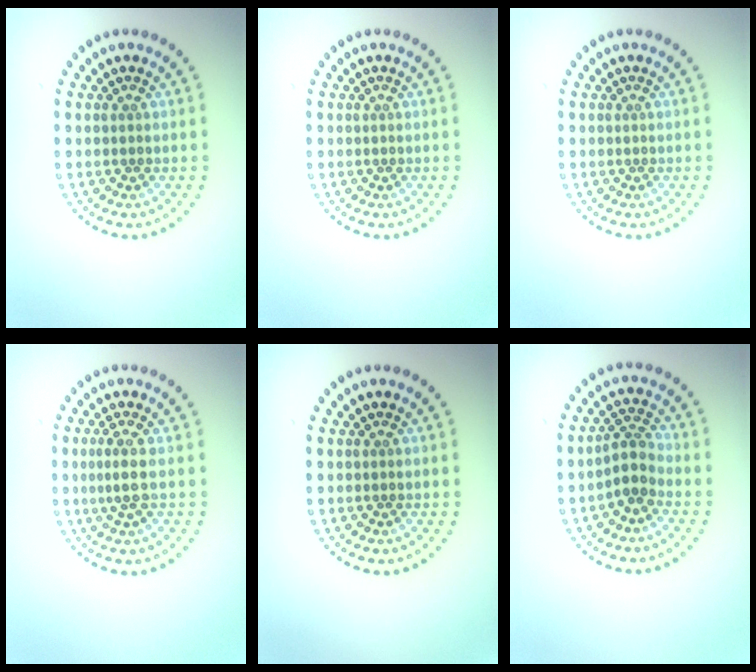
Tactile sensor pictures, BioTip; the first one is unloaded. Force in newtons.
{"total": 0.0}
{"total": 0.0}
{"total": 2.0, "press": 1.5, "slide": 1.3}
{"total": 0.0}
{"total": 2.4, "press": 2.0, "slide": 1.4}